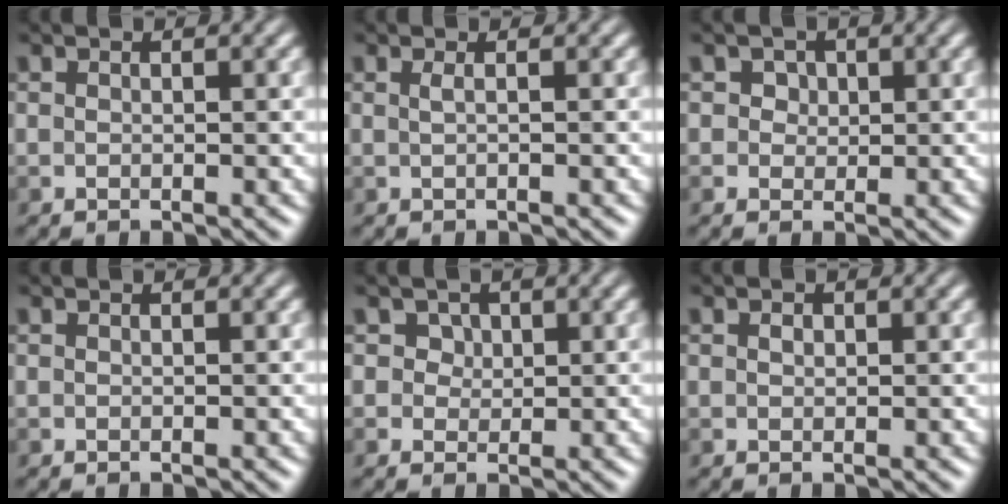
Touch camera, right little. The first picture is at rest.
{"total": 0.8, "force": [0.0, 0.2, 0.8], "torque": [-0.012, 0.005, -0.002]}
{"total": 1.7, "force": [0.7, 1.4, 0.7], "torque": [-0.011, 0.003, 0.010]}
{"total": 0.0}
{"total": 2.1, "force": [1.1, 1.6, 0.9], "torque": [-0.019, 0.000, 0.019]}
{"total": 0.5, "force": [0.1, 0.4, 0.3], "torque": [-0.009, 0.000, 0.002]}